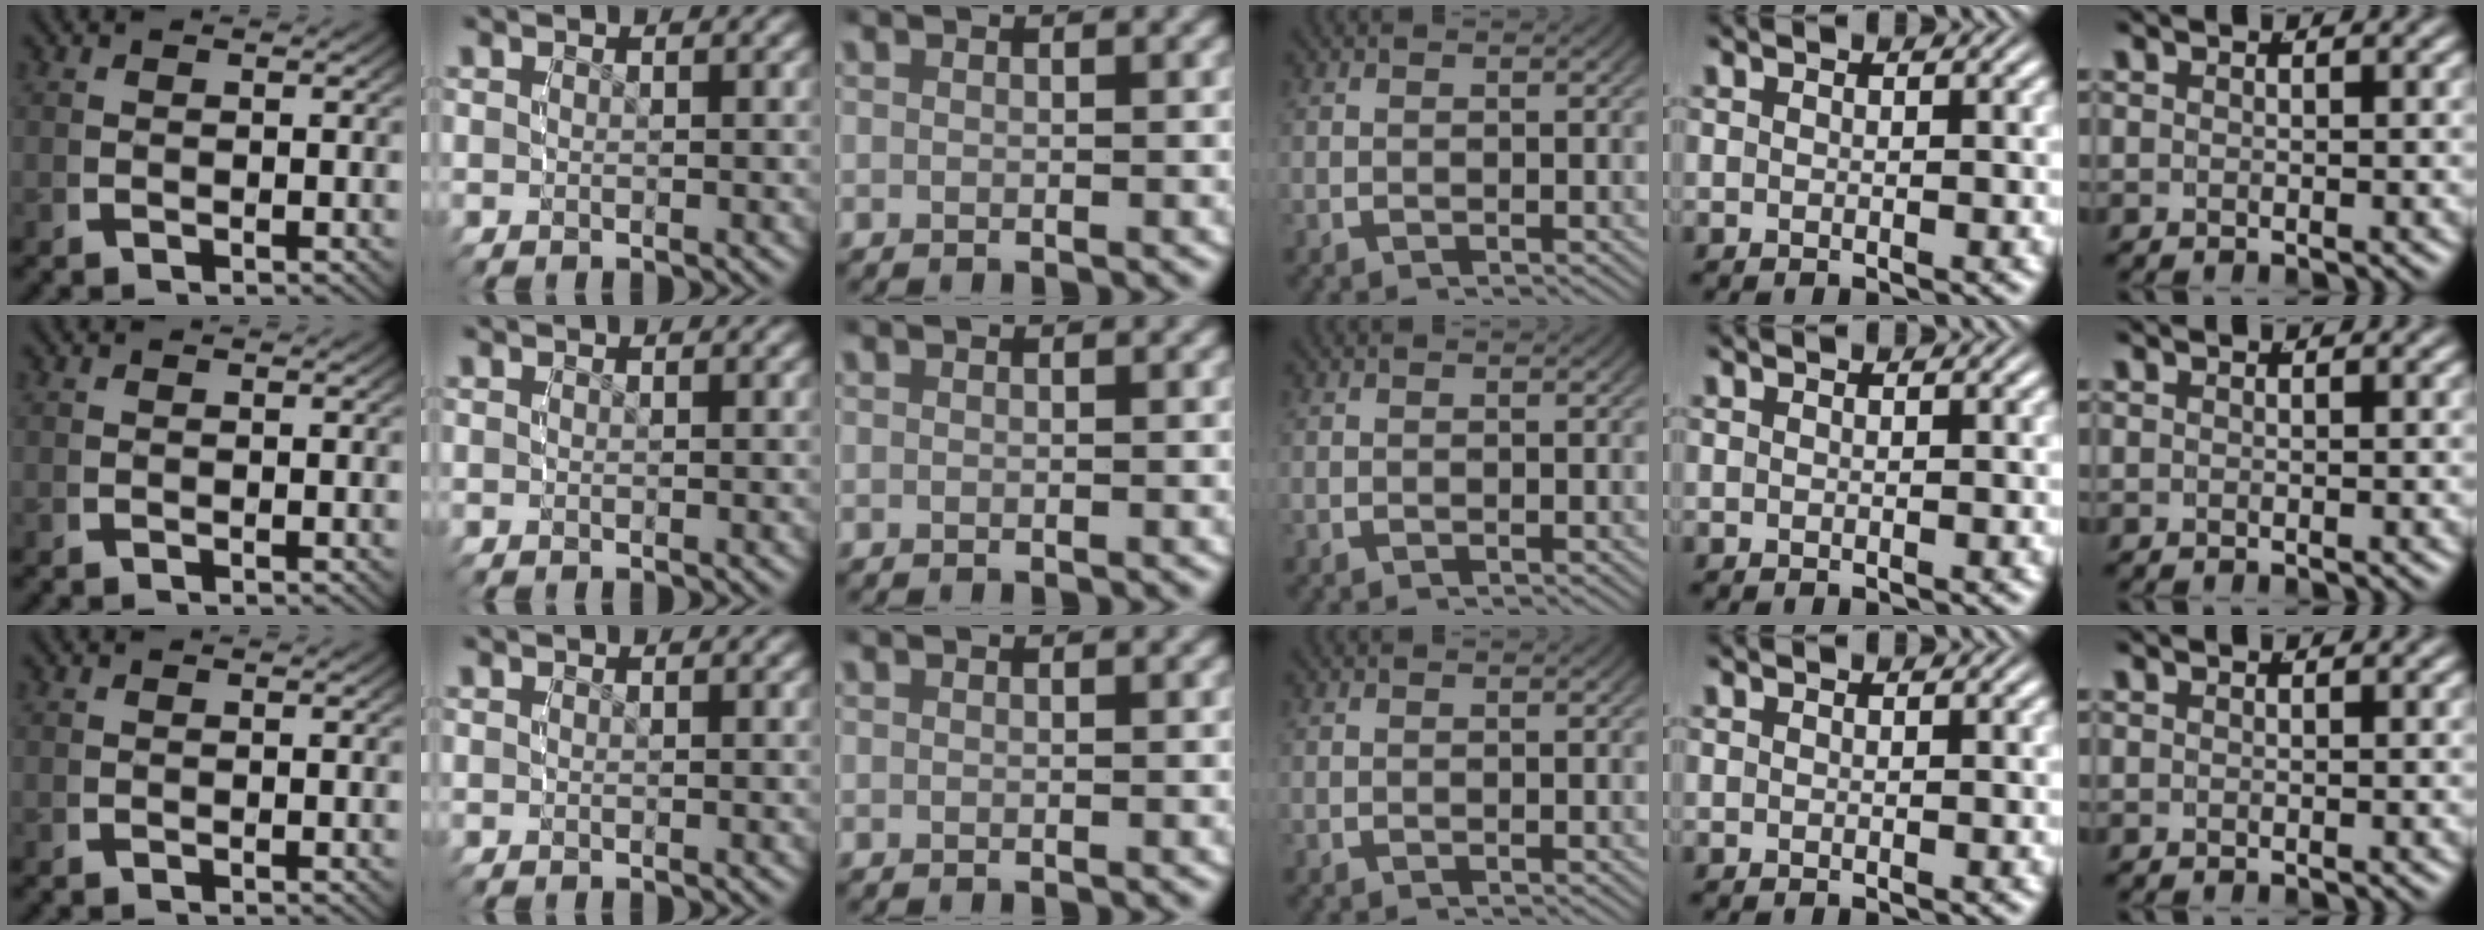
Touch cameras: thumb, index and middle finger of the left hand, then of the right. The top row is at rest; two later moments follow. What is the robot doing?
{"motion": "reach", "object": "paper plate"}